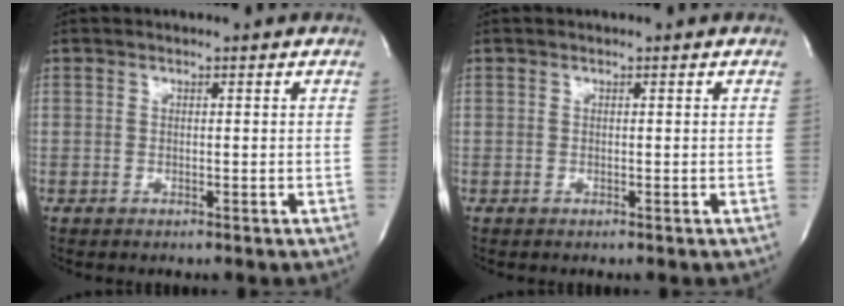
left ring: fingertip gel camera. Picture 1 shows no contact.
{"total": 0.0}